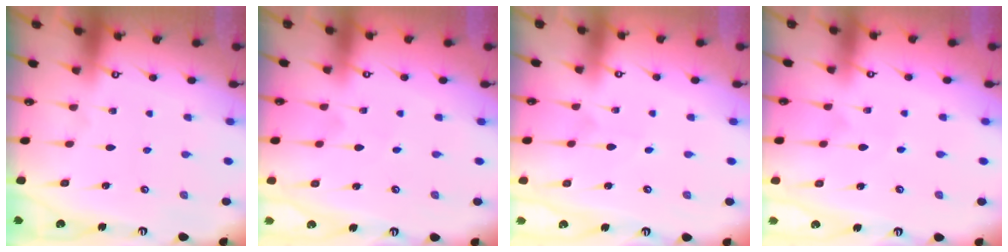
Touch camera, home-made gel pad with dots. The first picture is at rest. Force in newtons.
{"total": 2.9, "press": 2.9, "slide": 0.2}
{"total": 1.3, "press": 1.3, "slide": 0.1}
{"total": 3.8, "press": 3.8, "slide": 0.1}